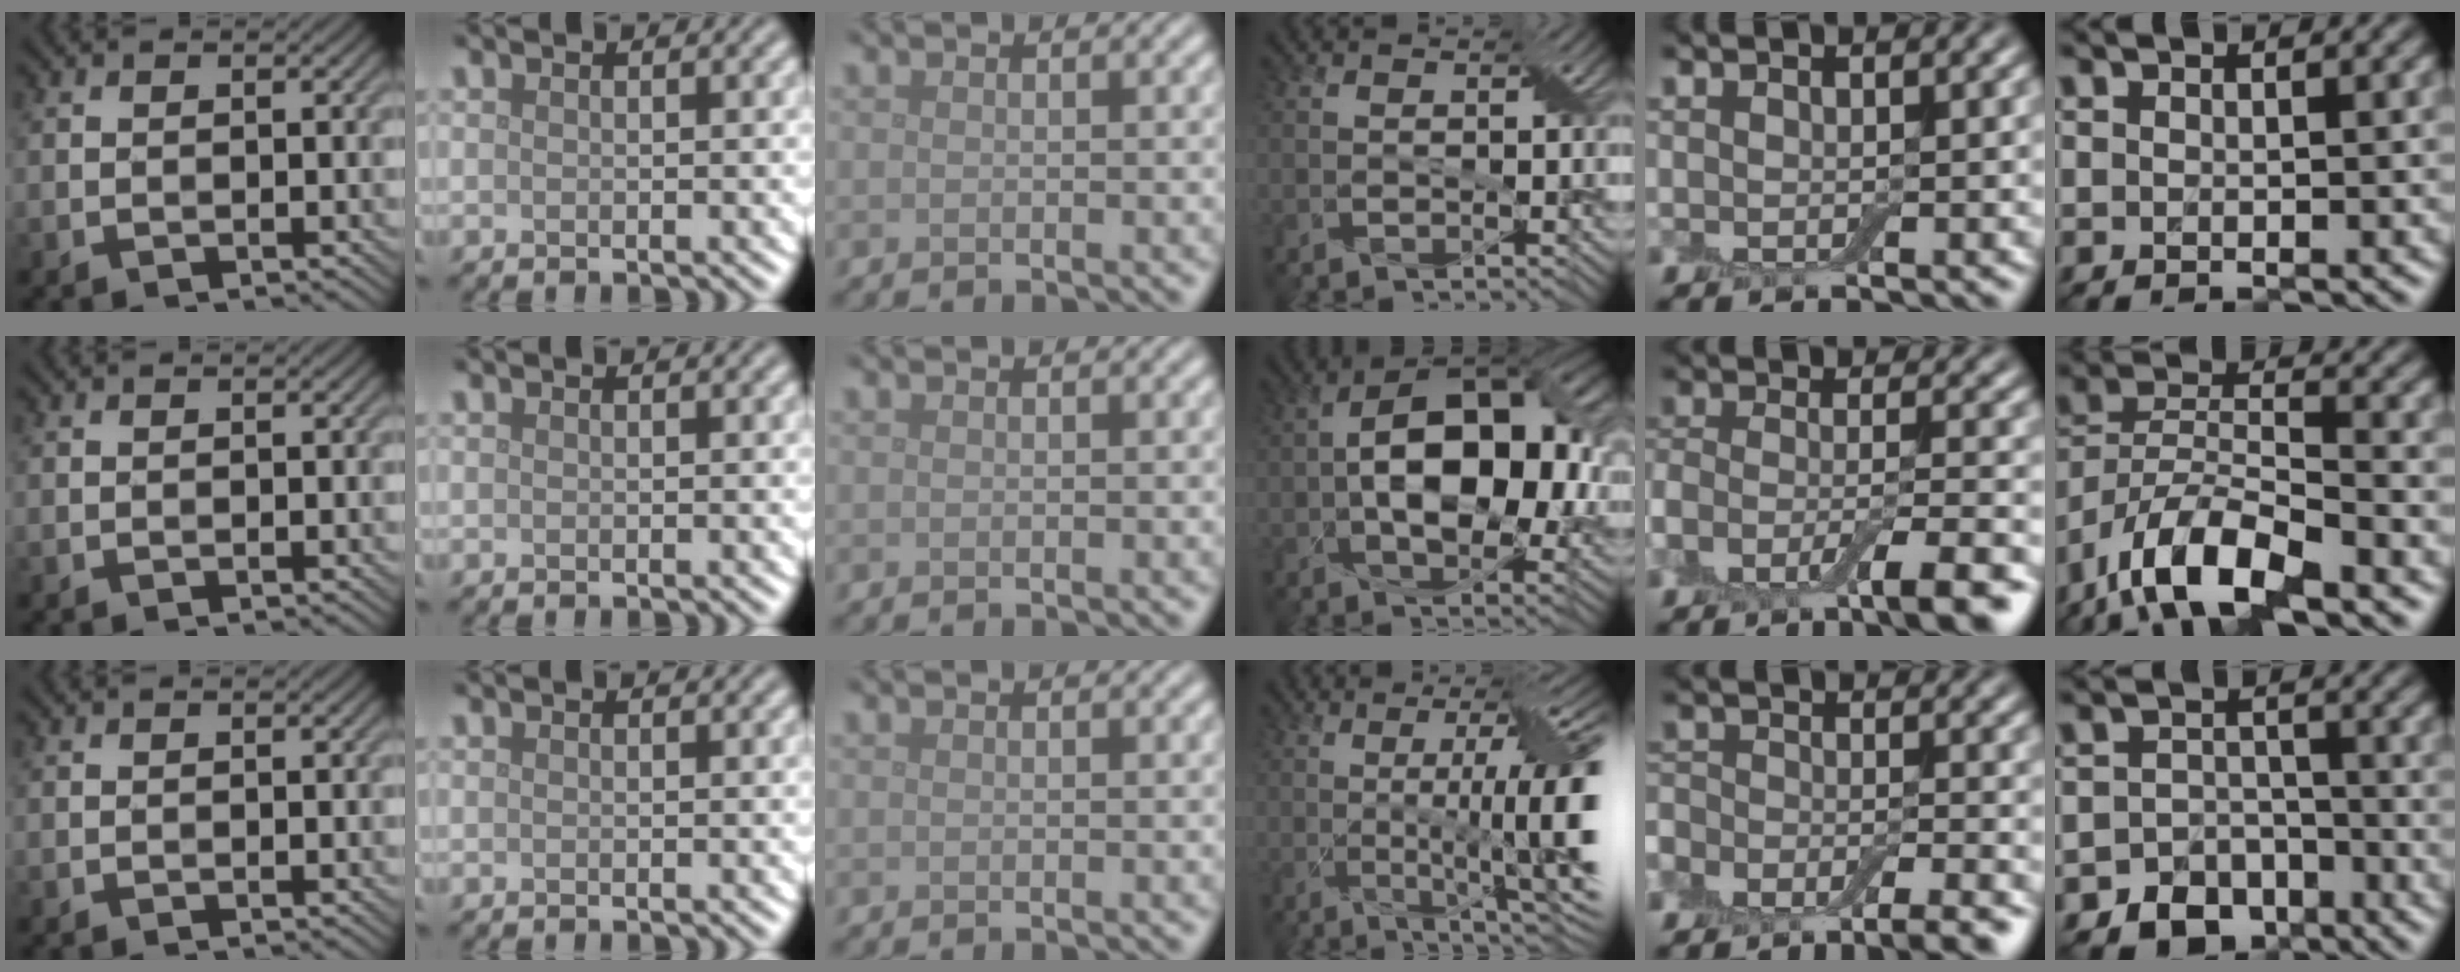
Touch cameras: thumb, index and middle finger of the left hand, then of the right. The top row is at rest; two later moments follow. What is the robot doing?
{"motion": "insert", "object": "drawer"}